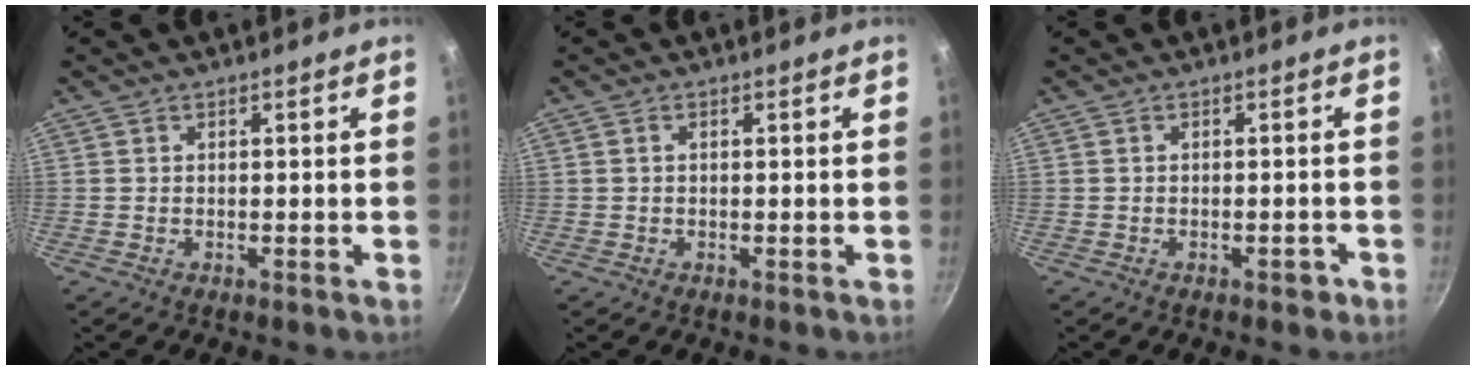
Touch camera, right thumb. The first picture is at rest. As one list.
[{"total": 0.5, "force": [0.0, 0.3, 0.4], "torque": [-0.008, 0.003, 0.001]}, {"total": 1.7, "force": [-1.1, 0.8, 1.0], "torque": [-0.004, 0.016, -0.008]}]